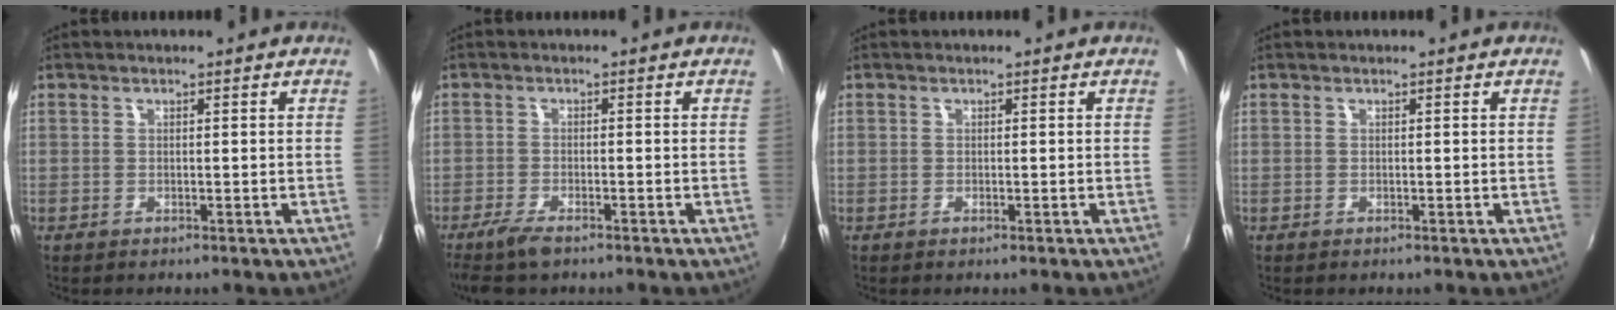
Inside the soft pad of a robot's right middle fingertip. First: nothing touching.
{"total": 4.8, "force": [-3.7, 1.0, 2.9], "torque": [-0.075, -0.016, -0.073]}
{"total": 0.0}
{"total": 0.0}